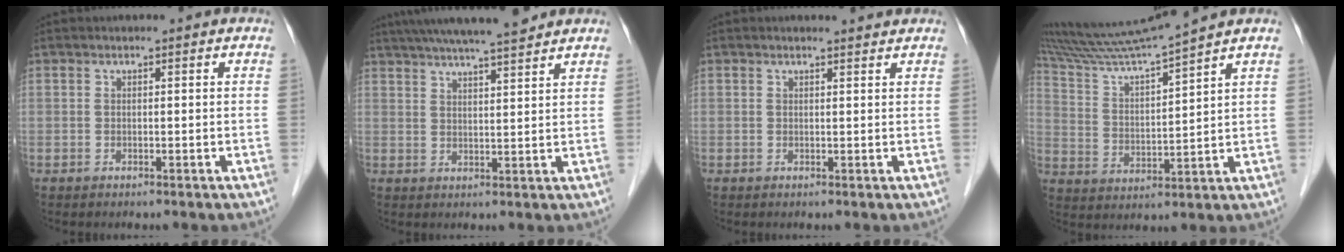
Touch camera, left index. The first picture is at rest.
{"total": 13.2, "force": [11.4, 0.6, 6.5], "torque": [-0.114, 0.026, 0.169]}
{"total": 2.5, "force": [2.4, 0.1, 0.4], "torque": [-0.010, 0.002, 0.027]}
{"total": 11.1, "force": [10.2, -2.7, 3.6], "torque": [-0.076, -0.008, 0.197]}